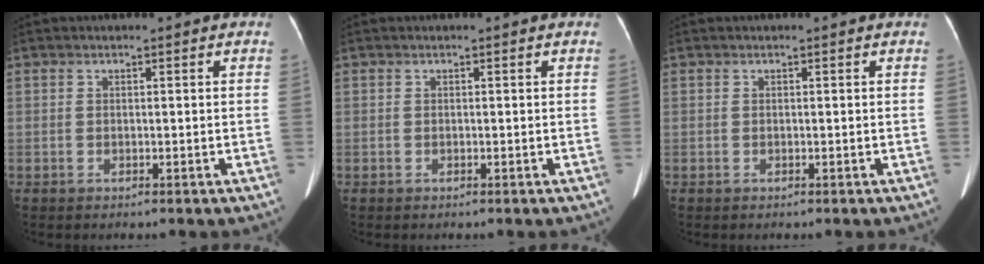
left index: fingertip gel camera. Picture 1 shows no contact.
{"total": 0.0}
{"total": 0.0}